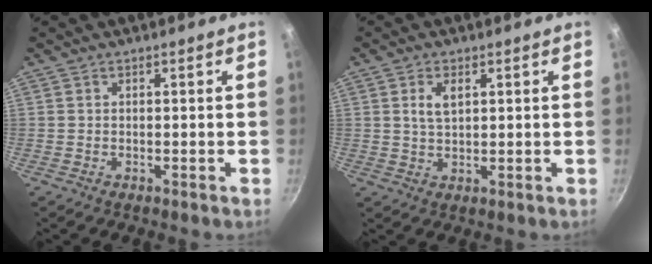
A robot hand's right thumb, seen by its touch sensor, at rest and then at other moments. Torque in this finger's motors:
{"motor_torque": [-0.04, -0.41, -0.11, 0.06, 0.14]}